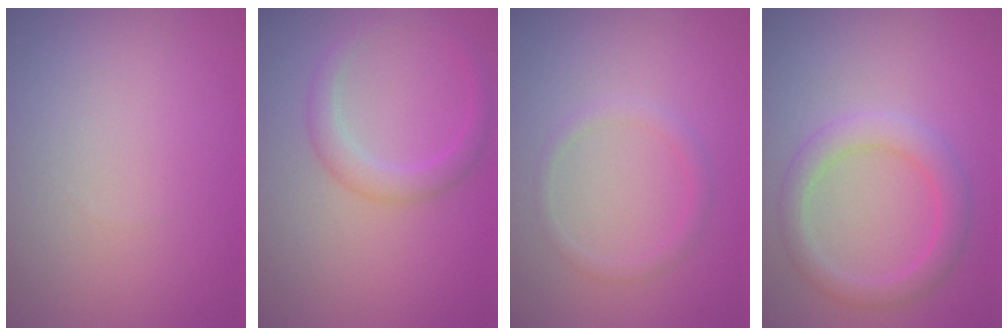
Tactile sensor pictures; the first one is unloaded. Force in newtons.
{"total": 2.3, "press": 2.3, "slide": 0.2}
{"total": 1.3, "press": 1.3, "slide": 0.1}
{"total": 3.1, "press": 3.1, "slide": 0.1}